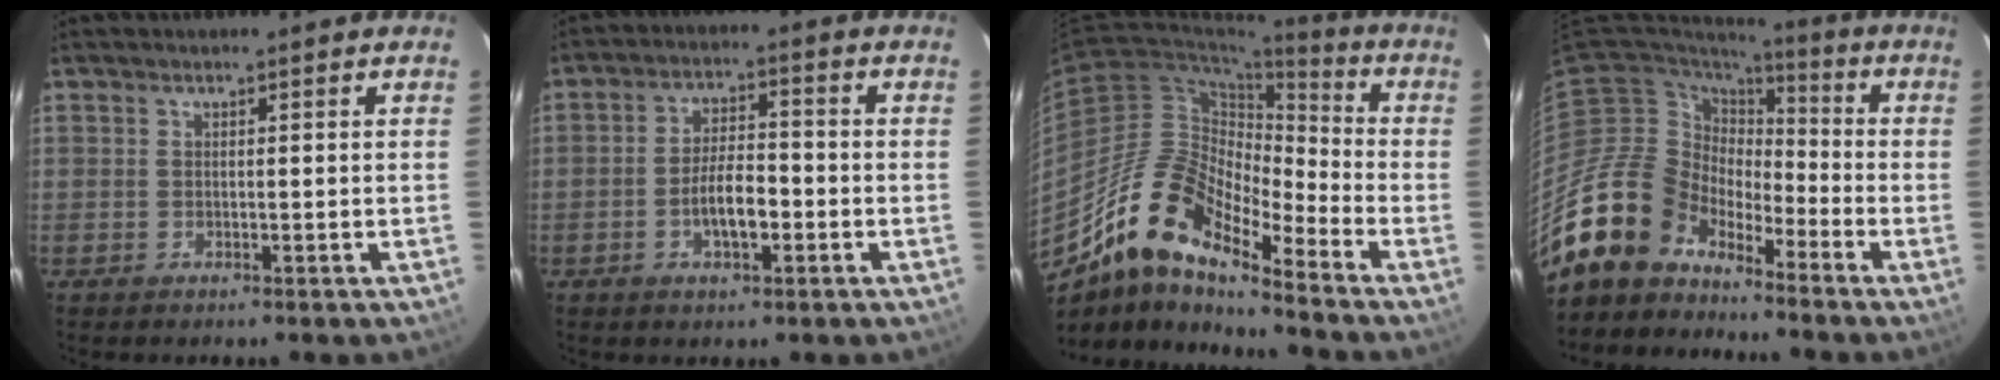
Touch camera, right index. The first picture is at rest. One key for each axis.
{"total": 6.7, "fx": -2.4, "fy": 2.5, "fz": 5.7, "tx": -0.109, "ty": 0.003, "tz": -0.037}
{"total": 16.1, "fx": -12.1, "fy": 4.1, "fz": 9.8, "tx": -0.160, "ty": -0.003, "tz": -0.243}
{"total": 14.2, "fx": -11.7, "fy": 7.8, "fz": 1.9, "tx": -0.050, "ty": 0.028, "tz": -0.215}